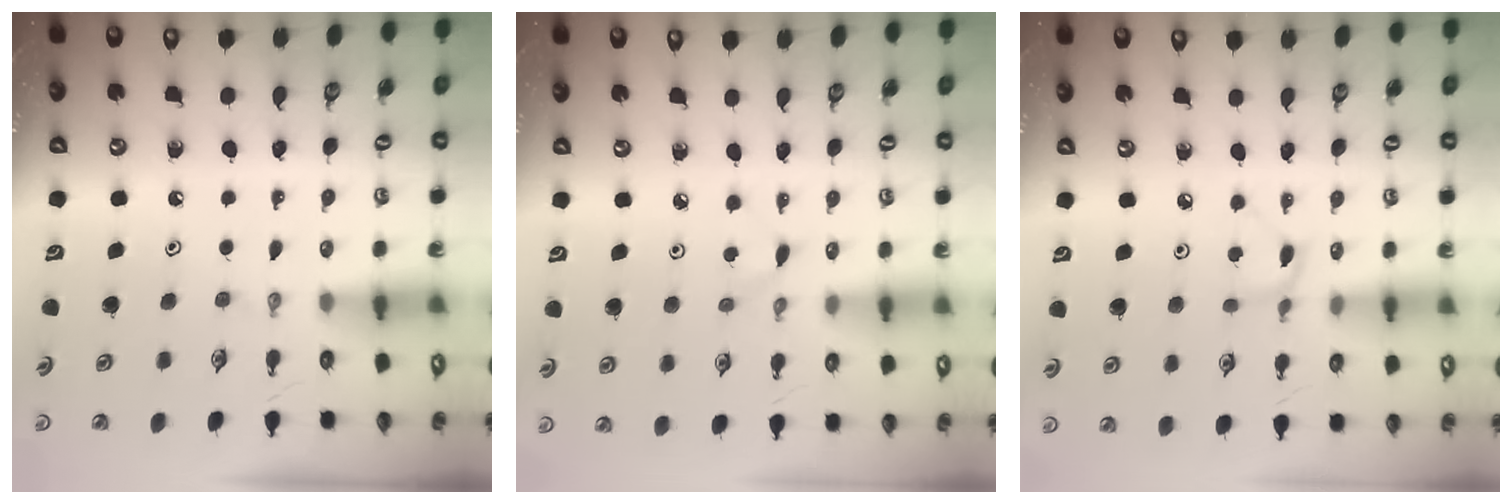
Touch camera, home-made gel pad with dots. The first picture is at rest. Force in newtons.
{"total": 2.9, "press": 2.9, "slide": 0.4}
{"total": 2.9, "press": 2.9, "slide": 0.4}